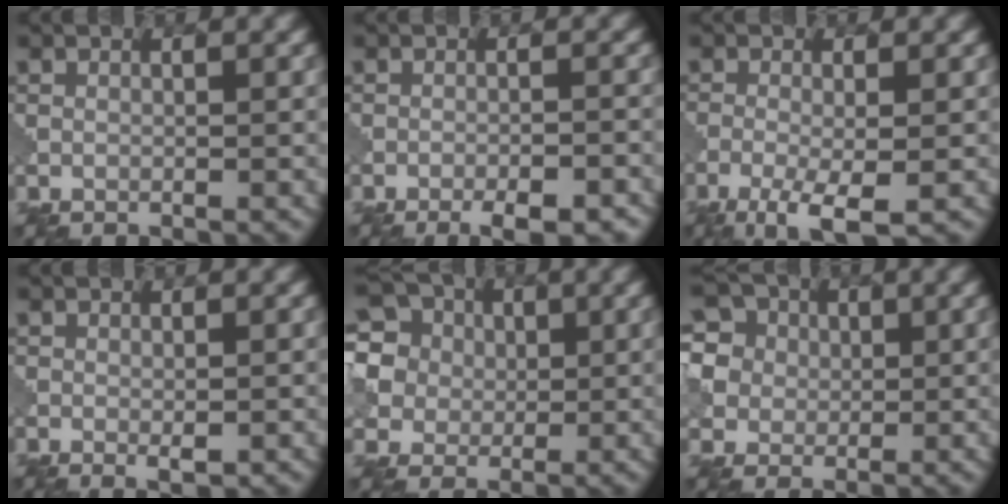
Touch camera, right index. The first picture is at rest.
{"total": 4.1, "force": [-3.4, 0.9, 2.2], "torque": [-0.014, 0.006, -0.039]}
{"total": 4.1, "force": [-2.5, 0.7, 3.2], "torque": [-0.062, -0.006, -0.044]}
{"total": 0.7, "force": [-0.5, -0.3, 0.4], "torque": [-0.011, -0.005, -0.002]}
{"total": 10.0, "force": [2.7, 9.0, 3.5], "torque": [-0.111, 0.038, 0.037]}
{"total": 8.4, "force": [2.6, 7.5, 2.8], "torque": [-0.086, 0.033, 0.035]}